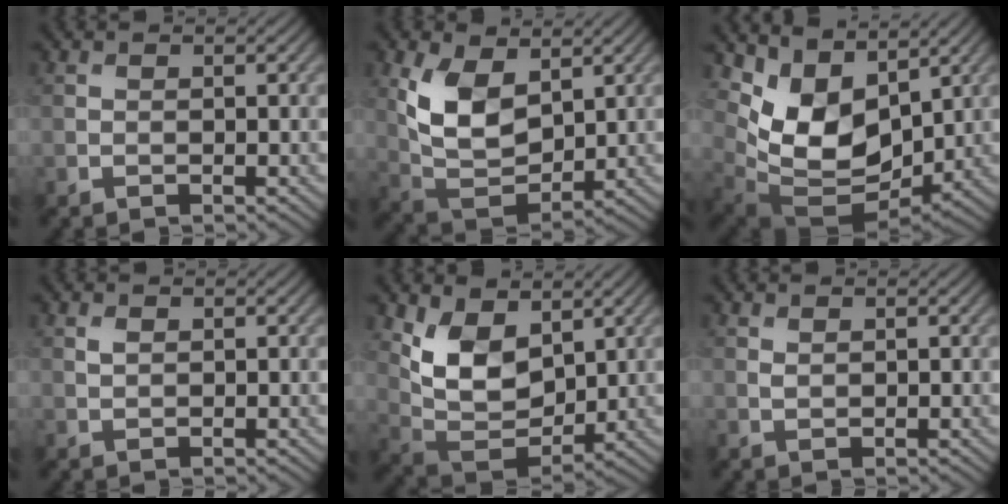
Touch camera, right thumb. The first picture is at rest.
{"total": 9.5, "force": [3.3, 5.6, 7.0], "torque": [-0.157, -0.009, 0.064]}
{"total": 10.6, "force": [4.4, 6.4, 7.2], "torque": [-0.160, -0.013, 0.087]}
{"total": 0.8, "force": [0.4, 0.5, 0.6], "torque": [-0.016, -0.001, 0.009]}
{"total": 8.9, "force": [3.9, 5.4, 5.8], "torque": [-0.129, -0.016, 0.072]}
{"total": 0.7, "force": [0.4, 0.3, 0.4], "torque": [-0.012, -0.002, 0.010]}